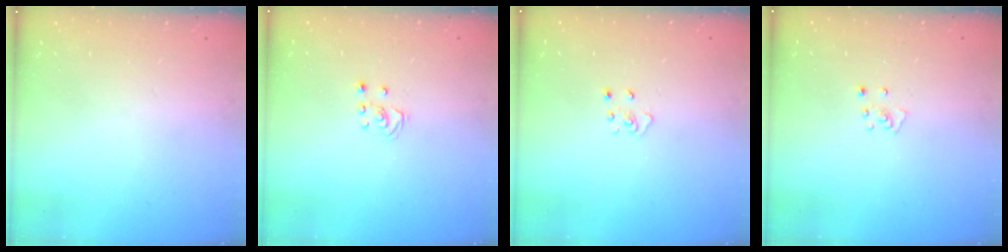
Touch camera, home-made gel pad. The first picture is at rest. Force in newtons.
{"total": 2.5, "press": 2.5, "slide": 0.2}
{"total": 4.1, "press": 4.1, "slide": 0.3}
{"total": 3.5, "press": 3.5, "slide": 0.3}